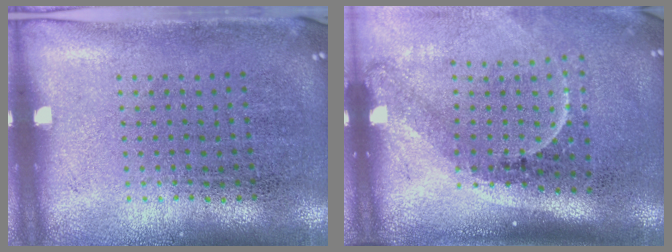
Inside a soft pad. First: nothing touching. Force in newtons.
{"total": 2.2, "press": 1.4, "slide": 1.6}